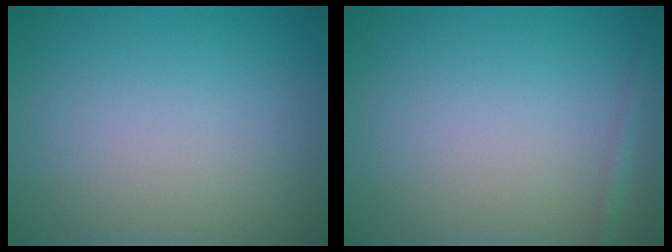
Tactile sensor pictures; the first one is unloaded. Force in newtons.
{"total": 0.9, "press": 0.9, "slide": 0.1}